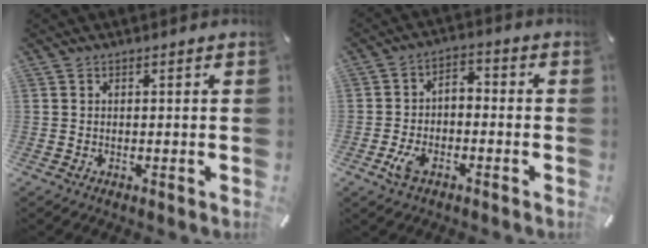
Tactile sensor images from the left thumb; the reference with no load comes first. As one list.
[{"total": 7.0, "force": [-3.5, 4.1, 4.5], "torque": [-0.097, 0.015, -0.066]}]